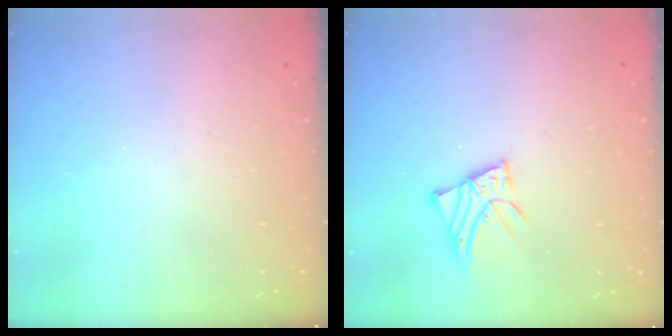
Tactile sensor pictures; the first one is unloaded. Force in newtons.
{"total": 4.4, "press": 4.3, "slide": 0.6}